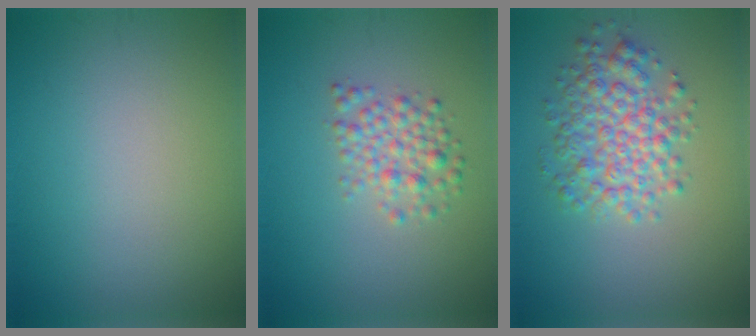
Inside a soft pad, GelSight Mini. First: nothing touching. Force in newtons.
{"total": 2.7, "press": 2.7, "slide": 0.1}
{"total": 4.8, "press": 4.8, "slide": 0.1}